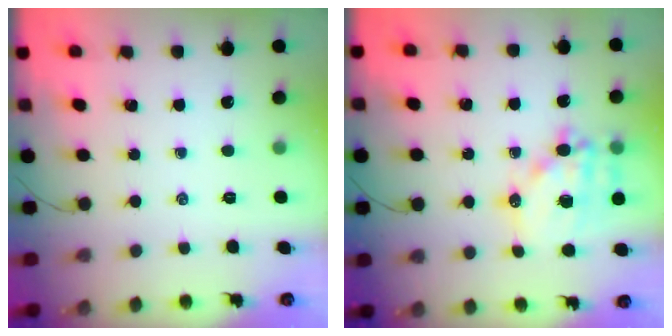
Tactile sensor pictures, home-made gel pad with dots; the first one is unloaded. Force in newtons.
{"total": 16.5, "press": 16.1, "slide": 3.5}